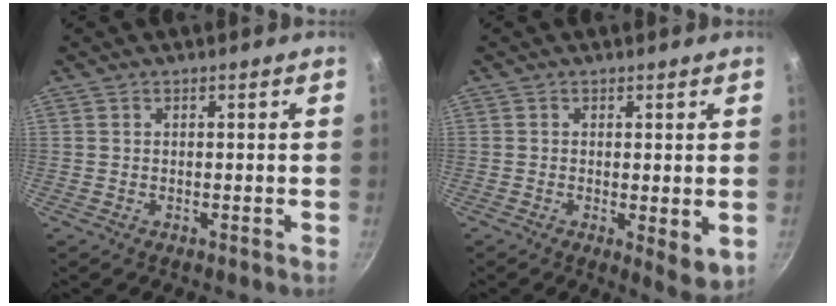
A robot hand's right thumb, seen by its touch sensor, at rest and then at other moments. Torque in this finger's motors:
{"motor_torque": [-0.03, 0.13, 0.00, -0.08, 0.00]}